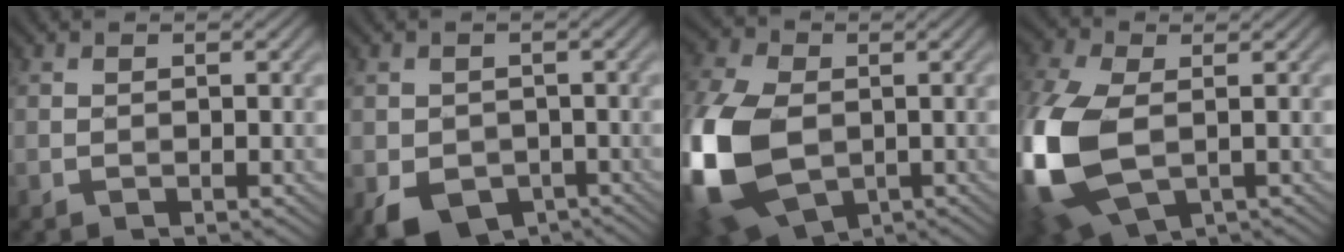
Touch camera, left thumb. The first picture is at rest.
{"total": 4.8, "force": [-2.3, 3.6, 2.1], "torque": [-0.052, -0.016, -0.041]}
{"total": 16.1, "force": [-3.1, 10.4, 11.9], "torque": [-0.328, -0.010, -0.065]}
{"total": 15.0, "force": [-1.9, 9.2, 11.7], "torque": [-0.334, -0.020, -0.029]}